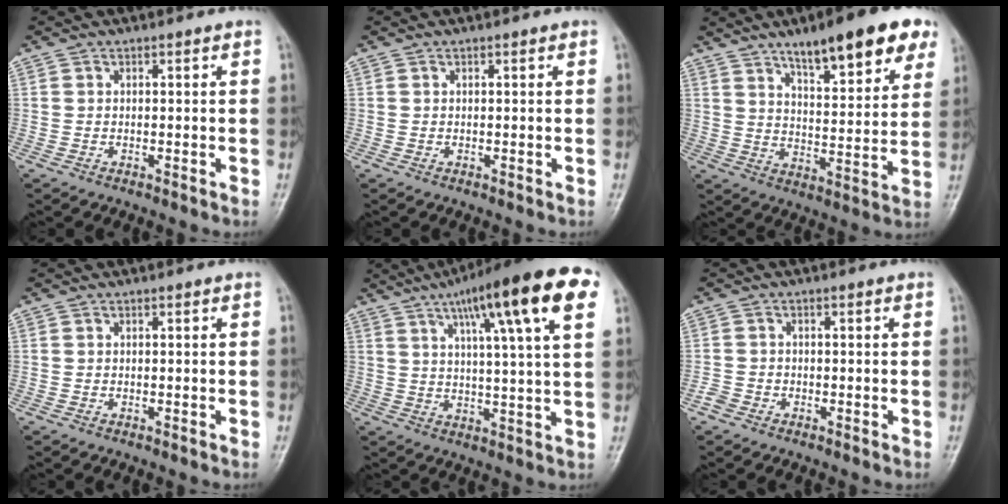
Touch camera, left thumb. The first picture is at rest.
{"total": 0.0}
{"total": 16.7, "force": [10.3, 4.5, 12.3], "torque": [-0.143, -0.042, 0.154]}
{"total": 0.0}
{"total": 19.6, "force": [9.3, 3.2, 16.9], "torque": [-0.242, 0.001, 0.133]}
{"total": 1.7, "force": [-1.3, 1.2, 0.3], "torque": [-0.003, 0.004, -0.028]}